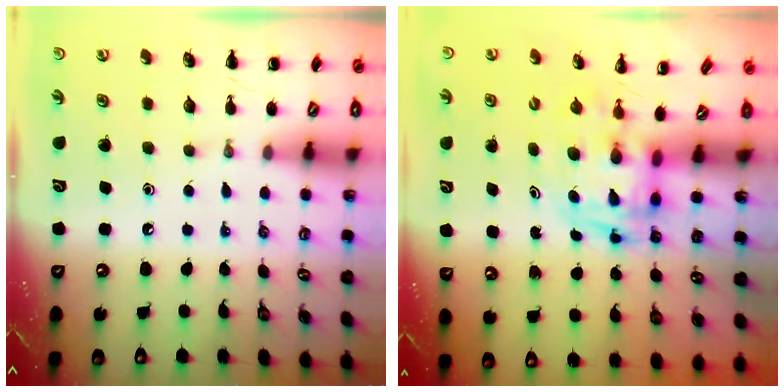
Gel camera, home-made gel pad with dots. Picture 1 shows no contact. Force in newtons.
{"total": 2.7, "press": 2.7, "slide": 0.5}